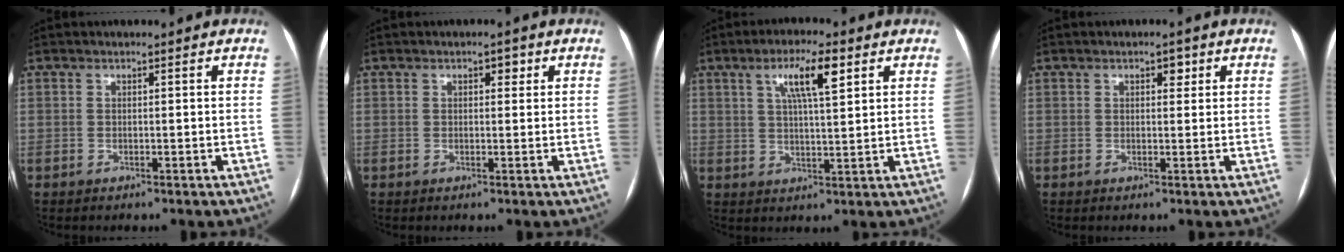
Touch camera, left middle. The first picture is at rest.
{"total": 1.5, "force": [0.7, 0.8, 1.0], "torque": [-0.012, 0.008, 0.009]}
{"total": 7.4, "force": [3.4, 1.1, 6.4], "torque": [-0.117, 0.009, 0.058]}
{"total": 1.6, "force": [0.8, 0.9, 1.0], "torque": [-0.013, 0.005, 0.011]}